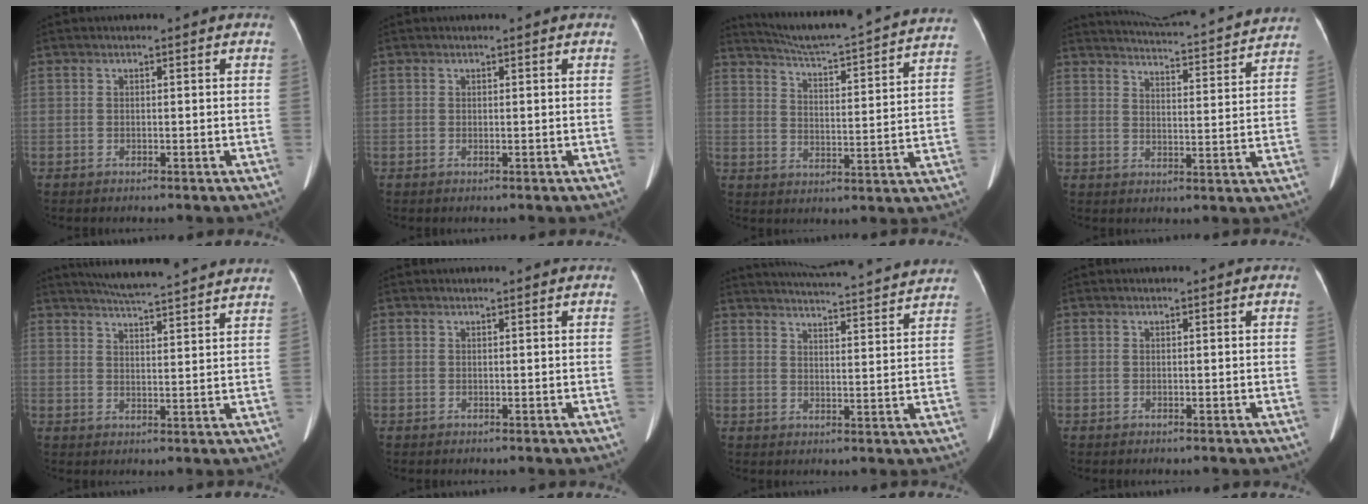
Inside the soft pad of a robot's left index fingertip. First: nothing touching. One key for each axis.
{"total": 0.6, "fx": 0.5, "fy": 0.0, "fz": 0.4, "tx": -0.004, "ty": 0.008, "tz": 0.008}
{"total": 24.5, "fx": 22.8, "fy": 0.6, "fz": 8.8, "tx": -0.142, "ty": -0.044, "tz": 0.292}
{"total": 20.2, "fx": 19.2, "fy": 1.4, "fz": 5.8, "tx": -0.088, "ty": -0.020, "tz": 0.244}
{"total": 17.3, "fx": 15.9, "fy": 0.3, "fz": 6.8, "tx": -0.112, "ty": 0.009, "tz": 0.210}
{"total": 1.3, "fx": 1.2, "fy": -0.1, "fz": 0.4, "tx": -0.007, "ty": 0.013, "tz": 0.022}
{"total": 22.3, "fx": 21.1, "fy": 1.7, "fz": 6.9, "tx": -0.107, "ty": -0.012, "tz": 0.265}
{"total": 1.1, "fx": 1.0, "fy": 0.1, "fz": 0.4, "tx": -0.006, "ty": 0.015, "tz": 0.015}